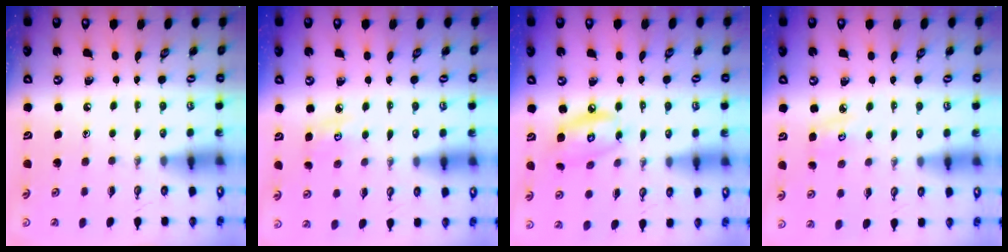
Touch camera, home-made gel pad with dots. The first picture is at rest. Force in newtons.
{"total": 4.4, "press": 4.3, "slide": 0.4}
{"total": 9.5, "press": 9.4, "slide": 0.7}
{"total": 4.5, "press": 4.5, "slide": 0.4}